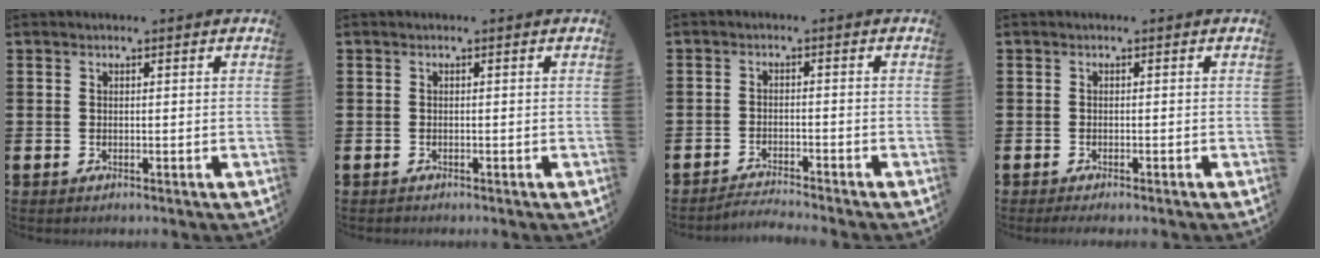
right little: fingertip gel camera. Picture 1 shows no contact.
{"total": 0.0}
{"total": 2.0, "force": [-1.9, -0.3, 0.0], "torque": [-0.002, 0.004, -0.041]}
{"total": 0.6, "force": [-0.5, 0.0, 0.4], "torque": [-0.007, -0.001, -0.010]}